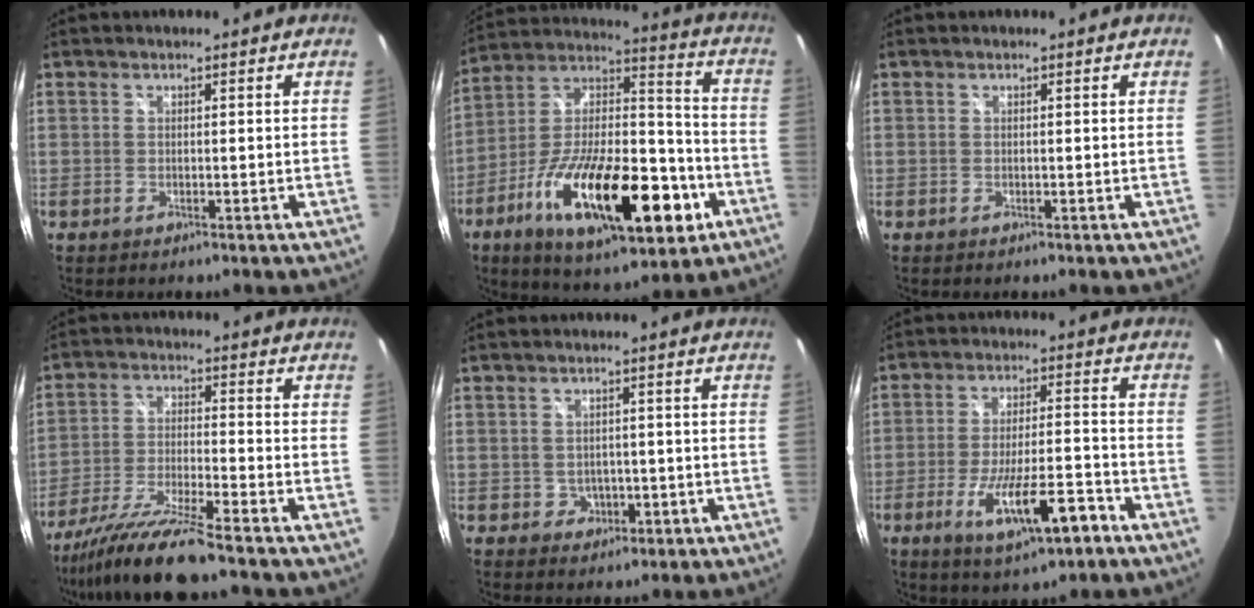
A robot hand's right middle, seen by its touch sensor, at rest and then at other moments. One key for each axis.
{"total": 26.6, "fx": -10.9, "fy": 10.6, "fz": 21.9, "tx": -0.373, "ty": -0.016, "tz": -0.172}
{"total": 0.0}
{"total": 12.0, "fx": -10.2, "fy": -1.1, "fz": 6.1, "tx": -0.126, "ty": -0.019, "tz": -0.189}
{"total": 3.3, "fx": -0.8, "fy": 3.0, "fz": 1.0, "tx": -0.024, "ty": 0.004, "tz": 0.000}
{"total": 12.7, "fx": -6.6, "fy": 3.1, "fz": 10.3, "tx": -0.195, "ty": -0.020, "tz": -0.103}